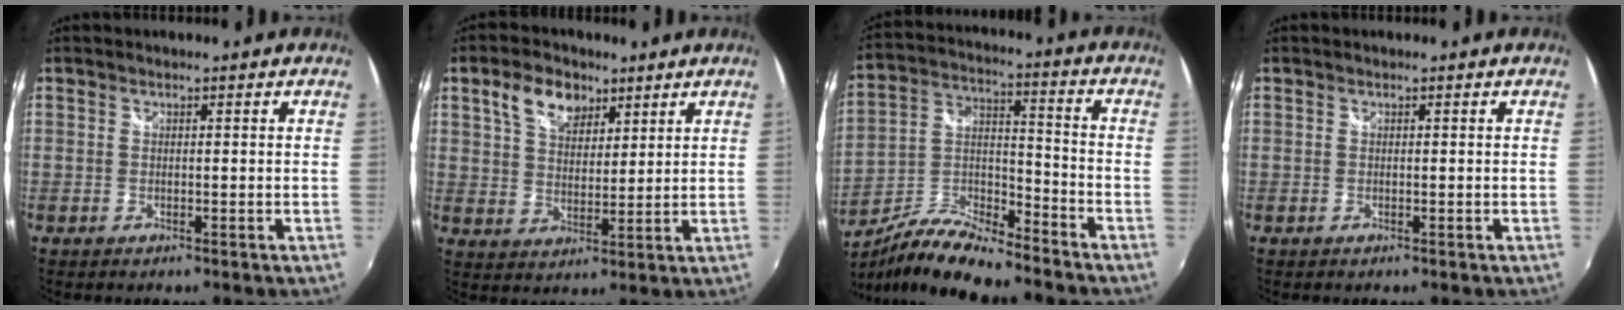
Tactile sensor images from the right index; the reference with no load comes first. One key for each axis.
{"total": 8.1, "fx": 4.6, "fy": 5.0, "fz": 4.5, "tx": -0.082, "ty": 0.018, "tz": 0.081}
{"total": 11.6, "fx": -10.5, "fy": 0.8, "fz": 4.8, "tx": -0.102, "ty": -0.003, "tz": -0.196}
{"total": 0.0}